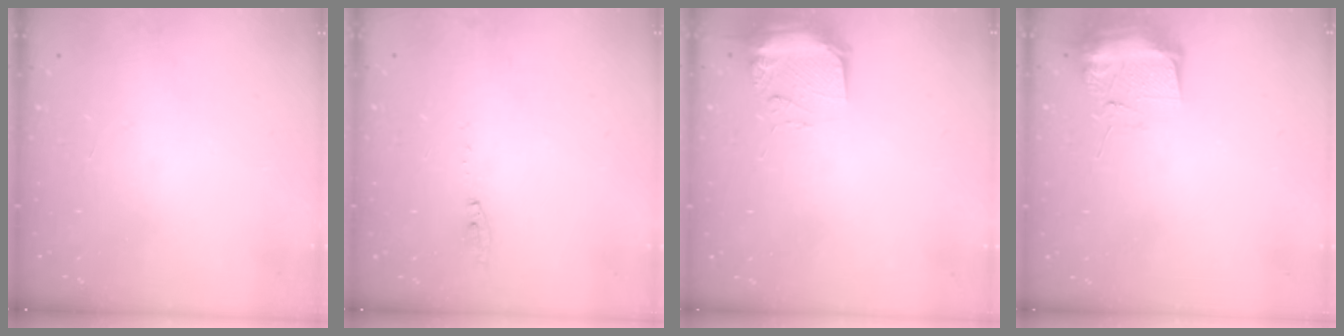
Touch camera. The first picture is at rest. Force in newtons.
{"total": 4.6, "press": 4.6, "slide": 0.5}
{"total": 9.3, "press": 9.1, "slide": 1.7}
{"total": 9.4, "press": 9.4, "slide": 0.9}